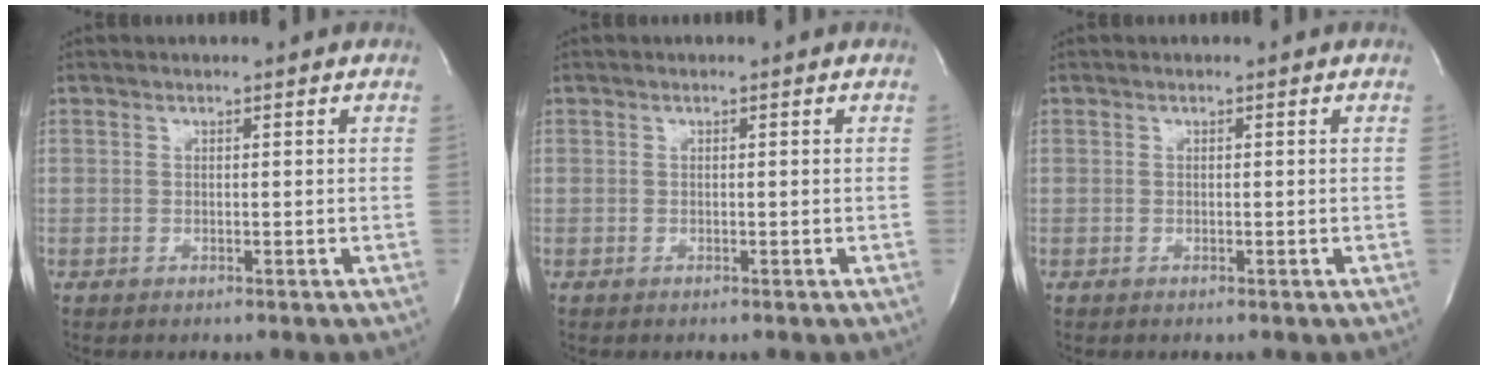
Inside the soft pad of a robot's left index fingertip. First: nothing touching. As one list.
[{"total": 0.0}, {"total": 0.0}]